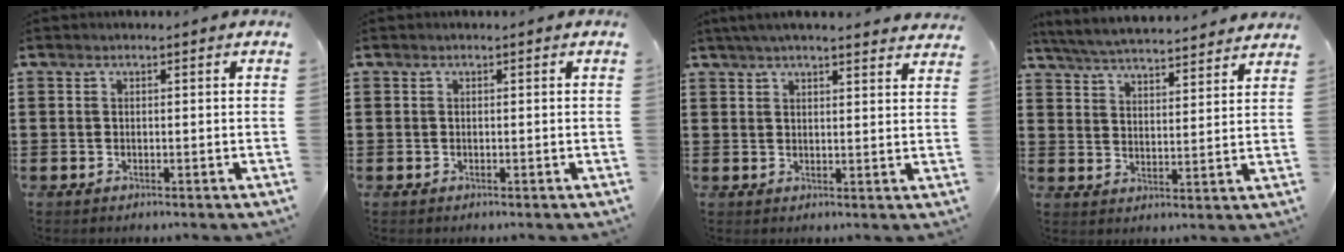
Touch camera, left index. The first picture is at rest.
{"total": 0.0}
{"total": 3.7, "force": [3.4, -0.1, 1.4], "torque": [-0.038, -0.006, 0.063]}
{"total": 5.3, "force": [5.2, -0.2, 1.0], "torque": [-0.044, -0.032, 0.089]}